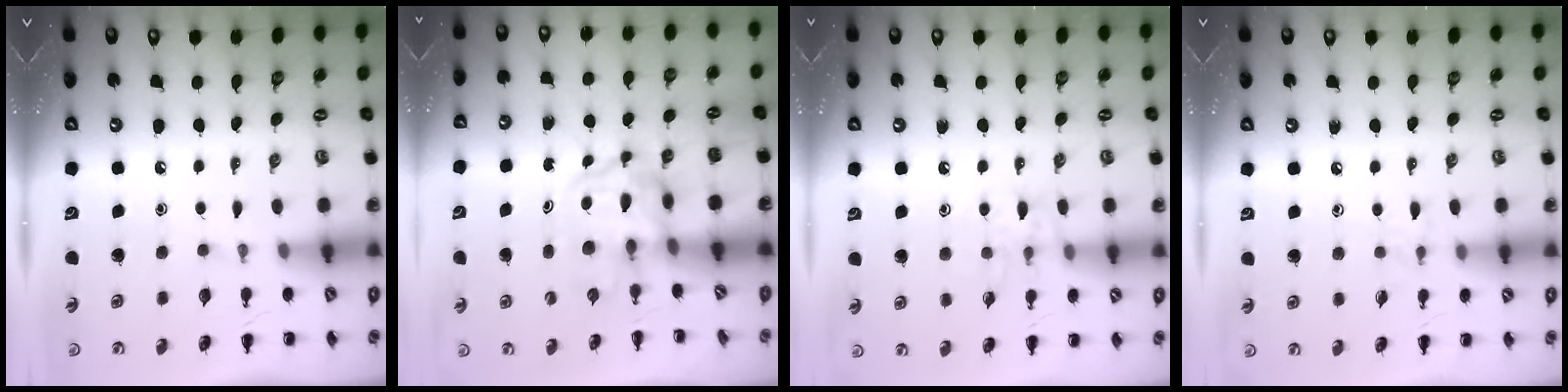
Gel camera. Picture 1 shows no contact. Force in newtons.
{"total": 3.6, "press": 3.6, "slide": 0.6}
{"total": 8.8, "press": 8.8, "slide": 1.1}
{"total": 4.6, "press": 4.3, "slide": 1.4}